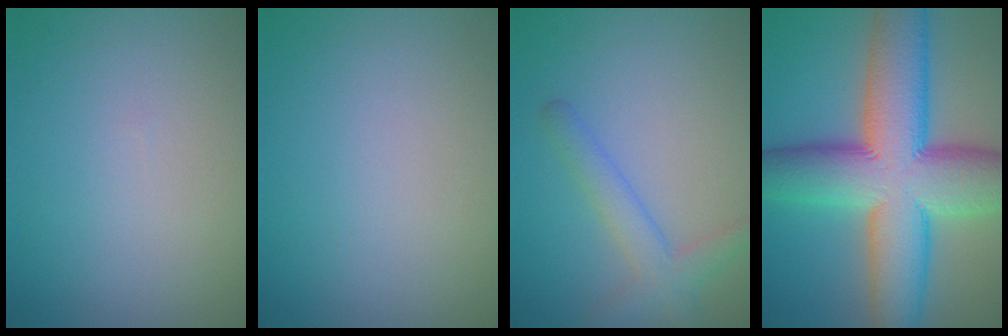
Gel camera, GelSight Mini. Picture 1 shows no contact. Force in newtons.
{"total": 0.0}
{"total": 3.1, "press": 3.1, "slide": 0.2}
{"total": 14.1, "press": 14.1, "slide": 0.5}